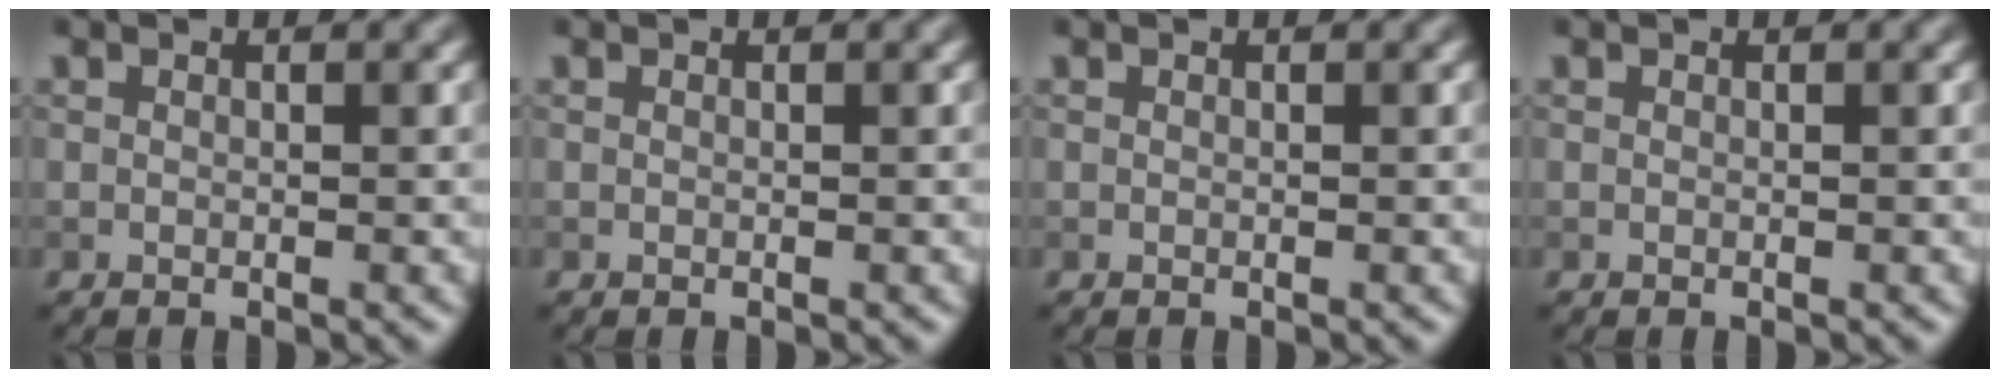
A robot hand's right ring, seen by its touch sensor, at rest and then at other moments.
{"total": 0.0}
{"total": 0.0}
{"total": 0.0}